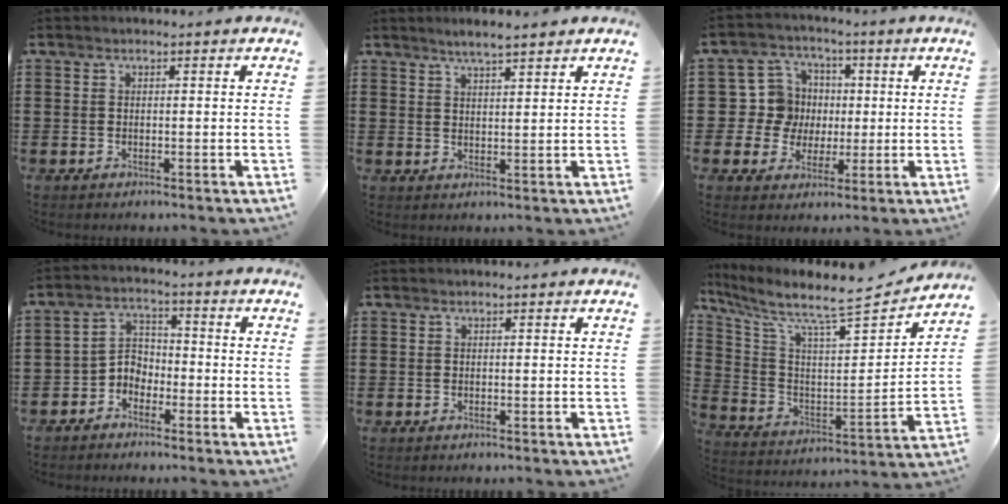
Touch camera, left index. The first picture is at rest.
{"total": 3.1, "force": [2.7, 0.1, 1.5], "torque": [-0.034, 0.002, 0.049]}
{"total": 8.3, "force": [1.1, 8.1, 1.4], "torque": [-0.066, 0.010, 0.025]}
{"total": 3.7, "force": [-2.9, 2.1, 0.8], "torque": [-0.024, 0.011, -0.064]}
{"total": 0.0}
{"total": 7.9, "force": [7.0, 1.4, 3.5], "torque": [-0.095, -0.058, 0.110]}